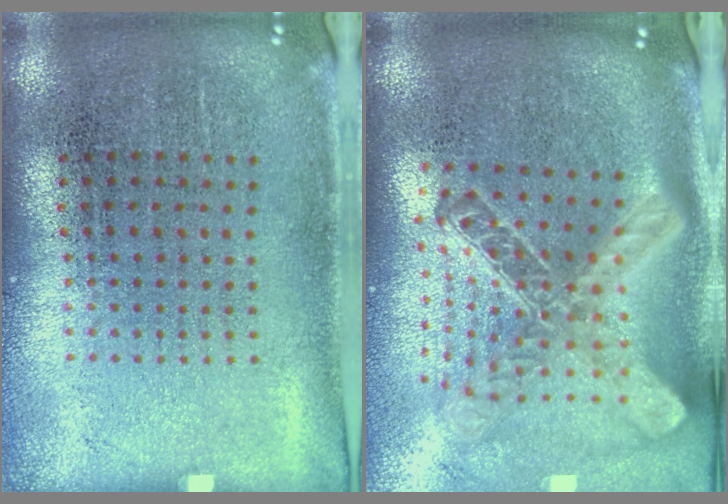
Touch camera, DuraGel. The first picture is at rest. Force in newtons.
{"total": 2.8, "press": 2.0, "slide": 1.9}